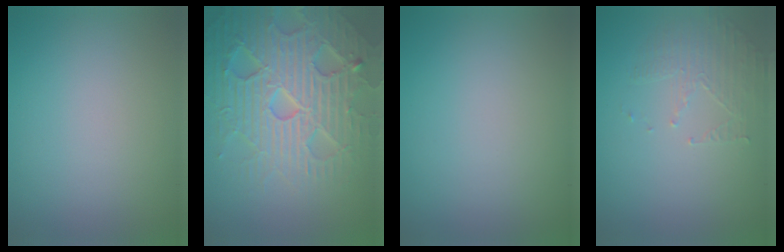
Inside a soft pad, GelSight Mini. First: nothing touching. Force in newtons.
{"total": 7.2, "press": 7.0, "slide": 1.4}
{"total": 0.0}
{"total": 1.7, "press": 0.9, "slide": 1.4}